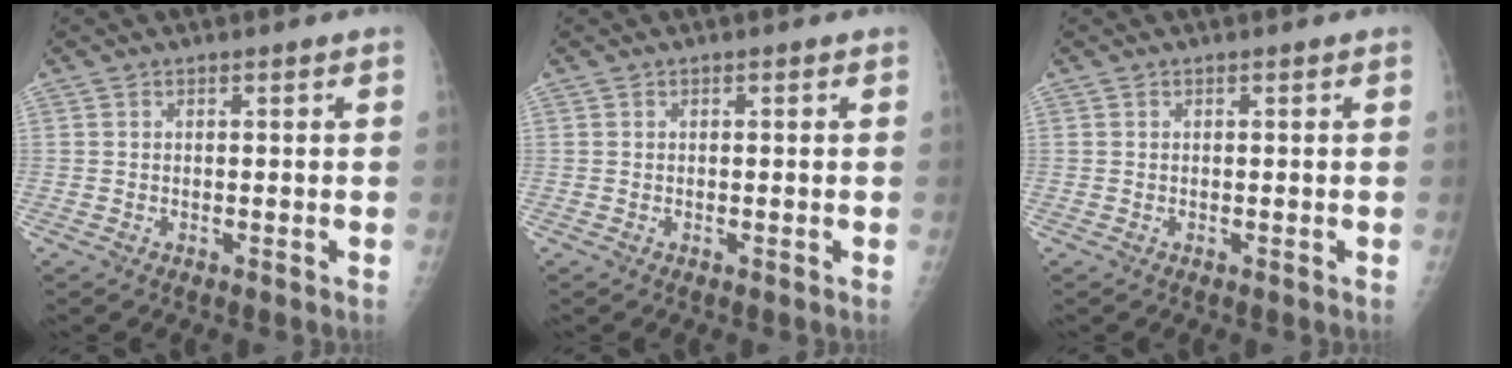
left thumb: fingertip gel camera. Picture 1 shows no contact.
{"total": 0.0}
{"total": 0.0}